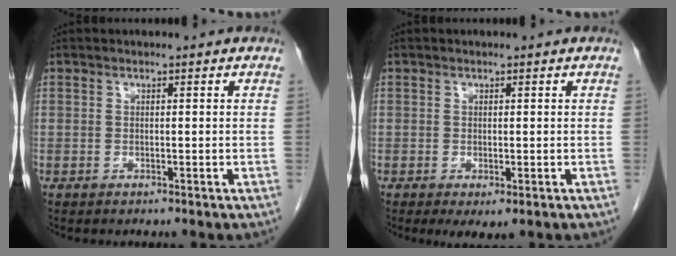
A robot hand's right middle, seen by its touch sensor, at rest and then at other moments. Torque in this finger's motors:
{"motor_torque": [0.59, -0.33, 0.26, 0.08]}